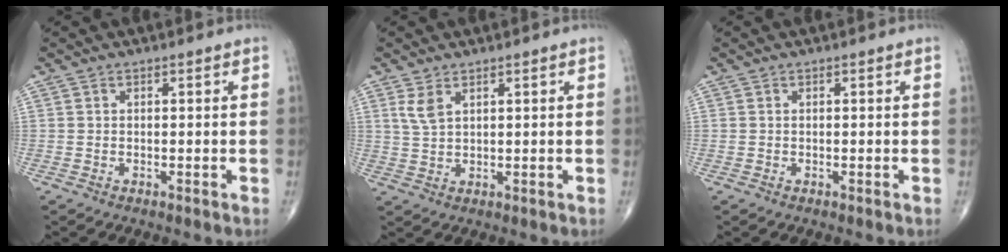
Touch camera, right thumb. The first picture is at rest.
{"total": 3.2, "force": [1.7, 1.4, 2.2], "torque": [-0.047, -0.003, 0.042]}
{"total": 0.0}